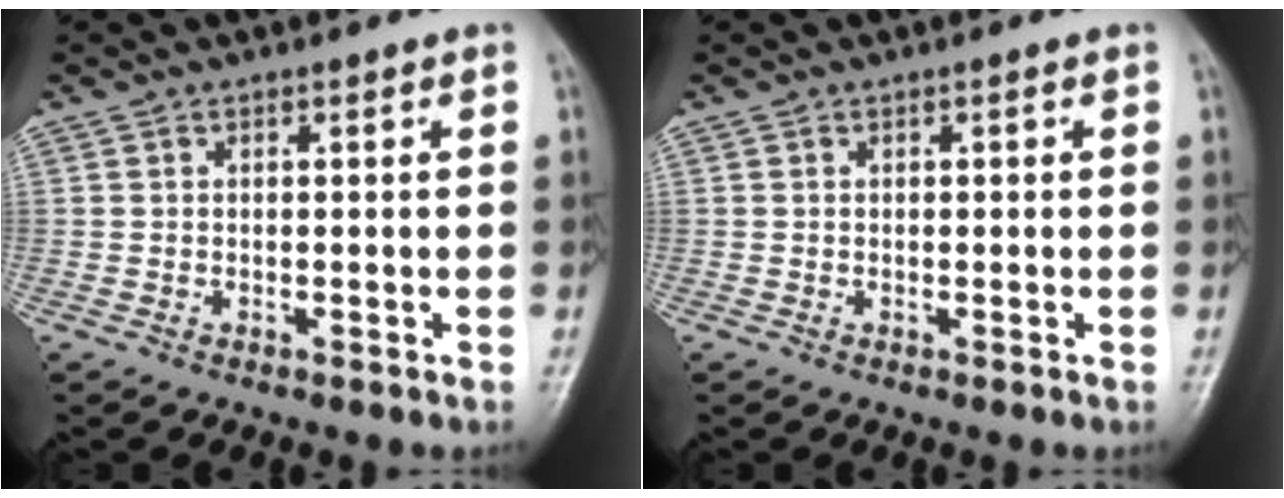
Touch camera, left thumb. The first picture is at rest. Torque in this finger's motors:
{"motor_torque": [0.08, 0.12, -0.16, -0.02, 0.06]}